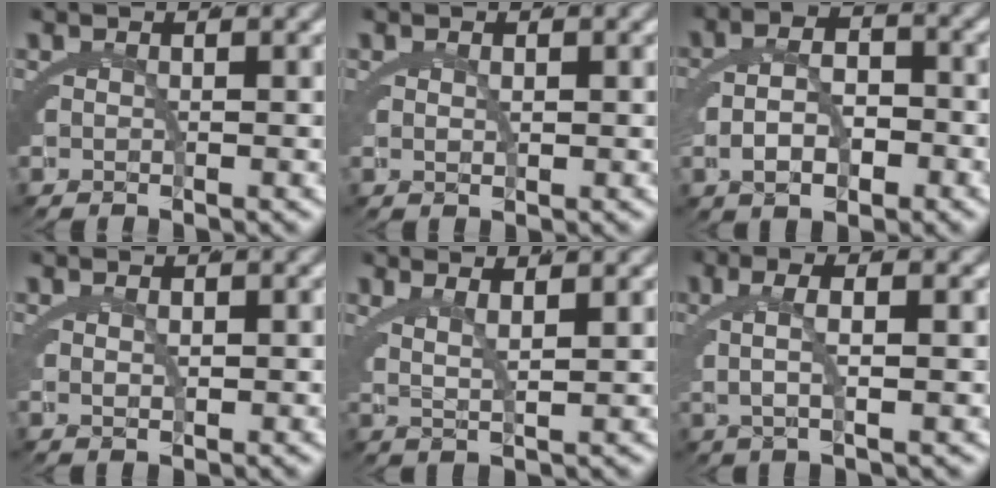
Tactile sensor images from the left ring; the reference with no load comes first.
{"total": 0.7, "force": [0.4, 0.1, 0.6], "torque": [-0.011, -0.007, 0.012]}
{"total": 5.3, "force": [-1.3, 3.5, 3.7], "torque": [-0.054, 0.000, -0.026]}
{"total": 1.1, "force": [0.5, 0.3, 0.9], "torque": [-0.014, -0.007, 0.014]}
{"total": 3.6, "force": [1.8, 1.3, 2.8], "torque": [-0.048, 0.001, 0.030]}
{"total": 4.4, "force": [1.1, 1.3, 4.1], "torque": [-0.072, 0.009, 0.016]}